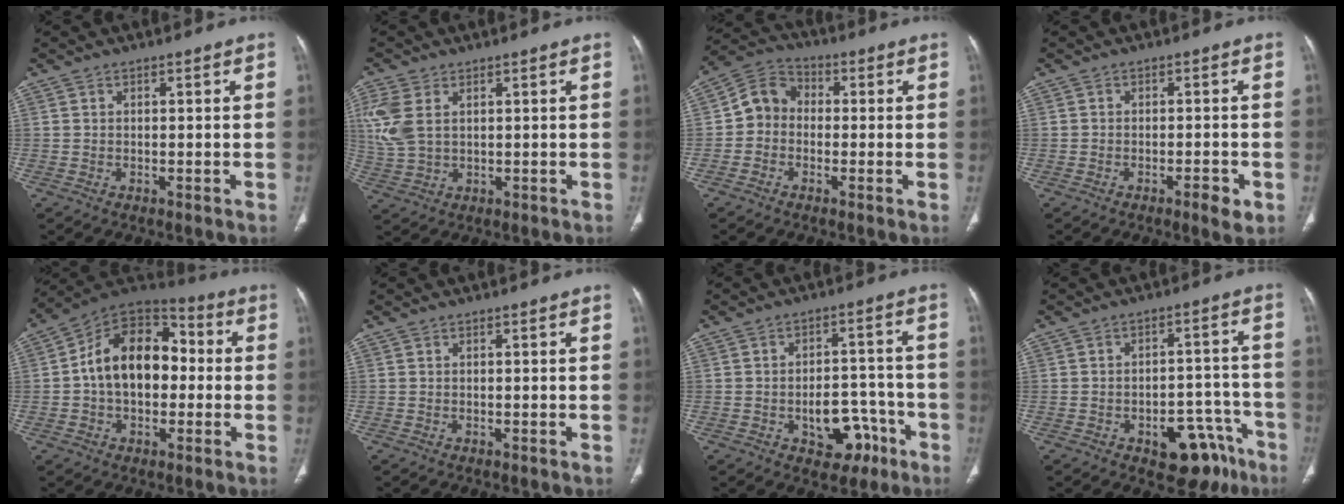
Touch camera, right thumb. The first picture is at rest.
{"total": 7.6, "force": [2.4, 4.7, 5.5], "torque": [-0.147, 0.003, 0.056]}
{"total": 7.0, "force": [-0.9, 6.1, 3.3], "torque": [-0.040, 0.028, -0.034]}
{"total": 3.3, "force": [-1.6, 0.9, 2.7], "torque": [-0.038, 0.003, -0.025]}
{"total": 16.8, "force": [0.2, 11.3, 12.5], "torque": [-0.169, 0.044, -0.008]}
{"total": 0.0}
{"total": 9.7, "force": [-4.4, 6.4, 5.7], "torque": [-0.041, 0.049, -0.050]}
{"total": 12.4, "force": [-7.1, 7.1, 7.2], "torque": [-0.048, 0.061, -0.086]}